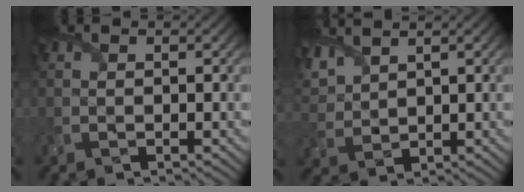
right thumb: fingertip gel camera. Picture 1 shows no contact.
{"total": 5.1, "force": [4.0, 1.9, 2.5], "torque": [-0.080, 0.014, 0.085]}